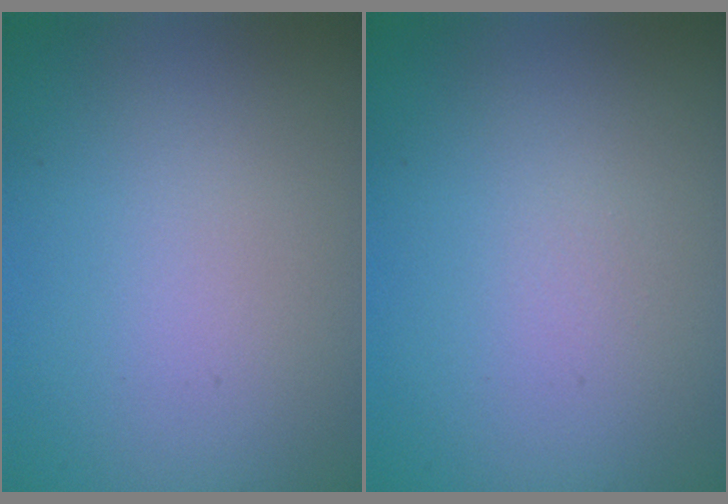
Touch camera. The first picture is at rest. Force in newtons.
{"total": 0.0}